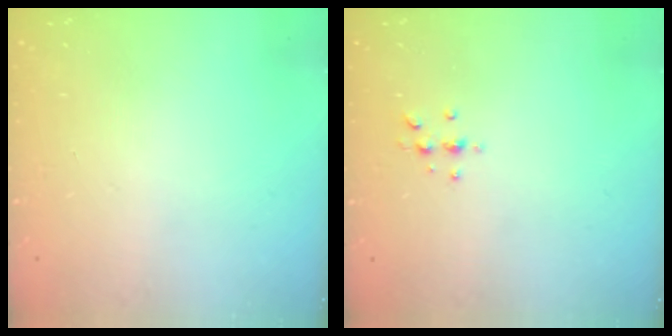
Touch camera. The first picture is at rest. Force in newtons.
{"total": 4.3, "press": 4.3, "slide": 0.6}